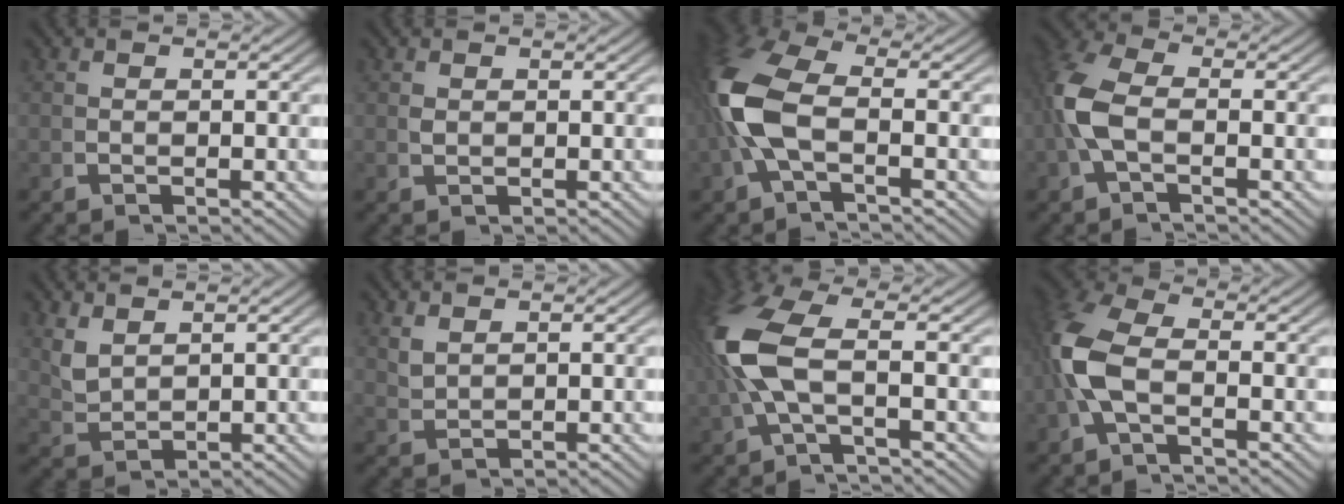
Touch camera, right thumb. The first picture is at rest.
{"total": 0.6, "force": [0.6, 0.1, 0.2], "torque": [-0.011, -0.005, 0.020]}
{"total": 8.1, "force": [-0.2, 4.9, 6.4], "torque": [-0.167, -0.010, 0.002]}
{"total": 5.1, "force": [0.0, 3.2, 4.0], "torque": [-0.109, -0.010, 0.006]}
{"total": 2.7, "force": [1.9, 1.1, 1.6], "torque": [-0.043, -0.009, 0.054]}
{"total": 1.9, "force": [1.7, 0.2, 0.7], "torque": [-0.015, 0.002, 0.046]}
{"total": 7.5, "force": [0.3, 3.5, 6.6], "torque": [-0.170, -0.007, 0.018]}
{"total": 6.6, "force": [-0.1, 4.3, 5.0], "torque": [-0.133, -0.011, 0.002]}